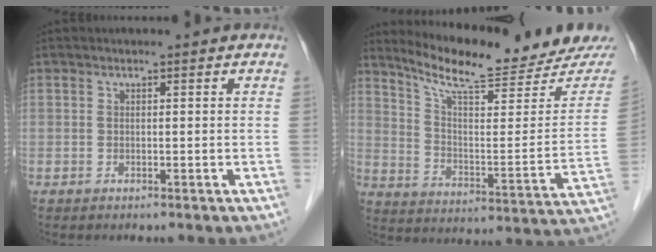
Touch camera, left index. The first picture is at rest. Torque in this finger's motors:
{"motor_torque": [-0.09, -0.09, 0.09, 0.07]}